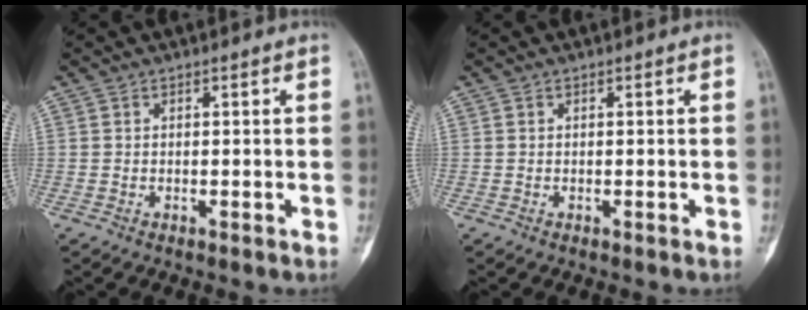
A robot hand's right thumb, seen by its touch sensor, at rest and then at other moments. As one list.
[{"total": 0.0}]